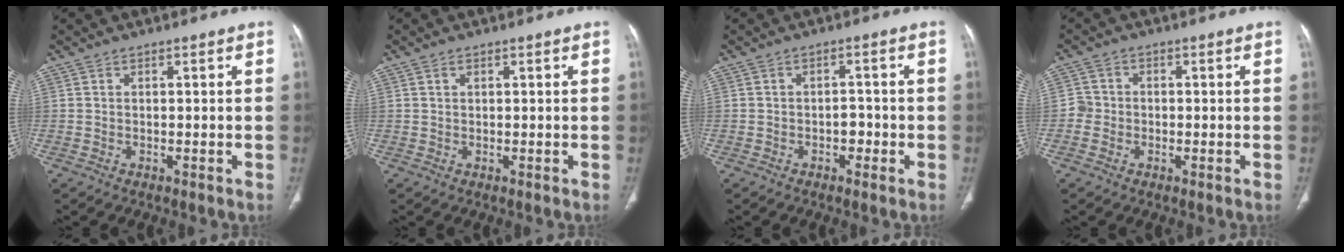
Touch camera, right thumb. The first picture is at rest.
{"total": 0.7, "force": [0.4, 0.4, 0.4], "torque": [-0.008, 0.000, 0.007]}
{"total": 2.5, "force": [-1.0, 1.7, 1.5], "torque": [-0.008, 0.009, -0.016]}
{"total": 2.9, "force": [-0.7, 2.8, 0.6], "torque": [0.010, 0.010, -0.023]}